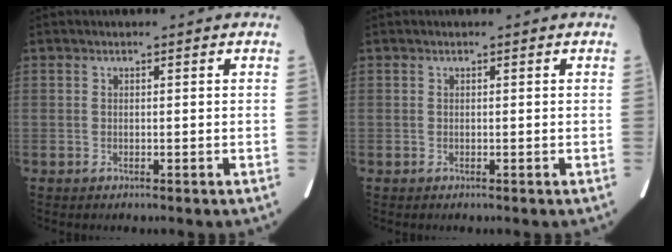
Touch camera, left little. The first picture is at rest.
{"total": 0.0}